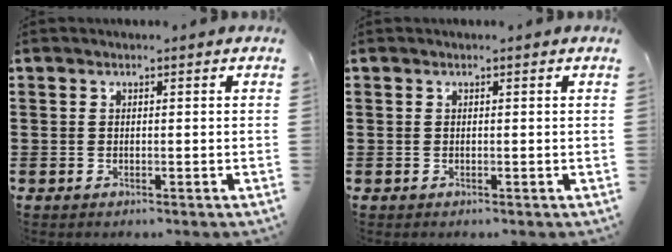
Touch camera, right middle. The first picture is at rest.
{"total": 0.0}